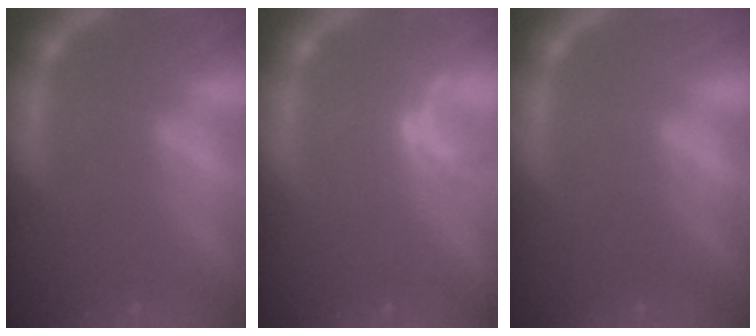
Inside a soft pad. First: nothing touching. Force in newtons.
{"total": 1.5}
{"total": 0.0}